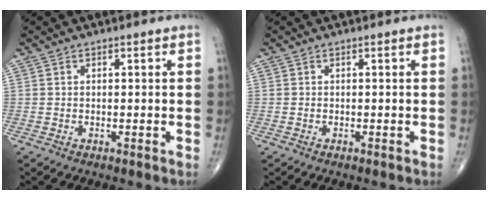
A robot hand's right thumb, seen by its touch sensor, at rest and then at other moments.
{"total": 0.0}